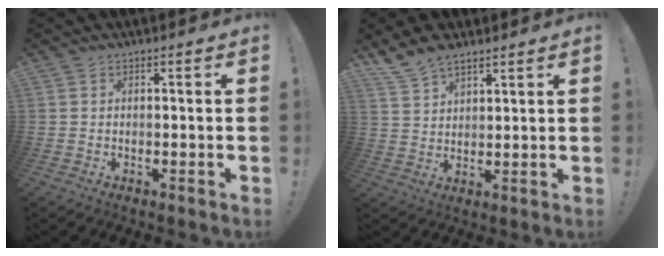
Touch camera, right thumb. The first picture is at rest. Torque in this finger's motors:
{"motor_torque": [-0.29, 1.23, 0.27, 0.21, 0.06]}